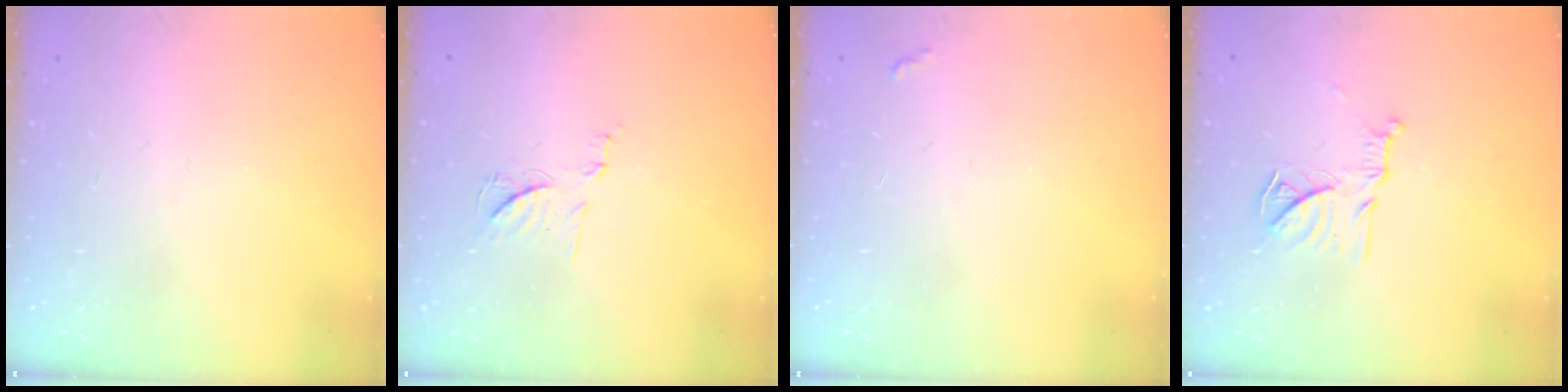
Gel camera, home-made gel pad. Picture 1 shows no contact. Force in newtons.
{"total": 7.6, "press": 7.6, "slide": 0.6}
{"total": 2.8, "press": 2.8, "slide": 0.4}
{"total": 12.5, "press": 12.5, "slide": 0.8}